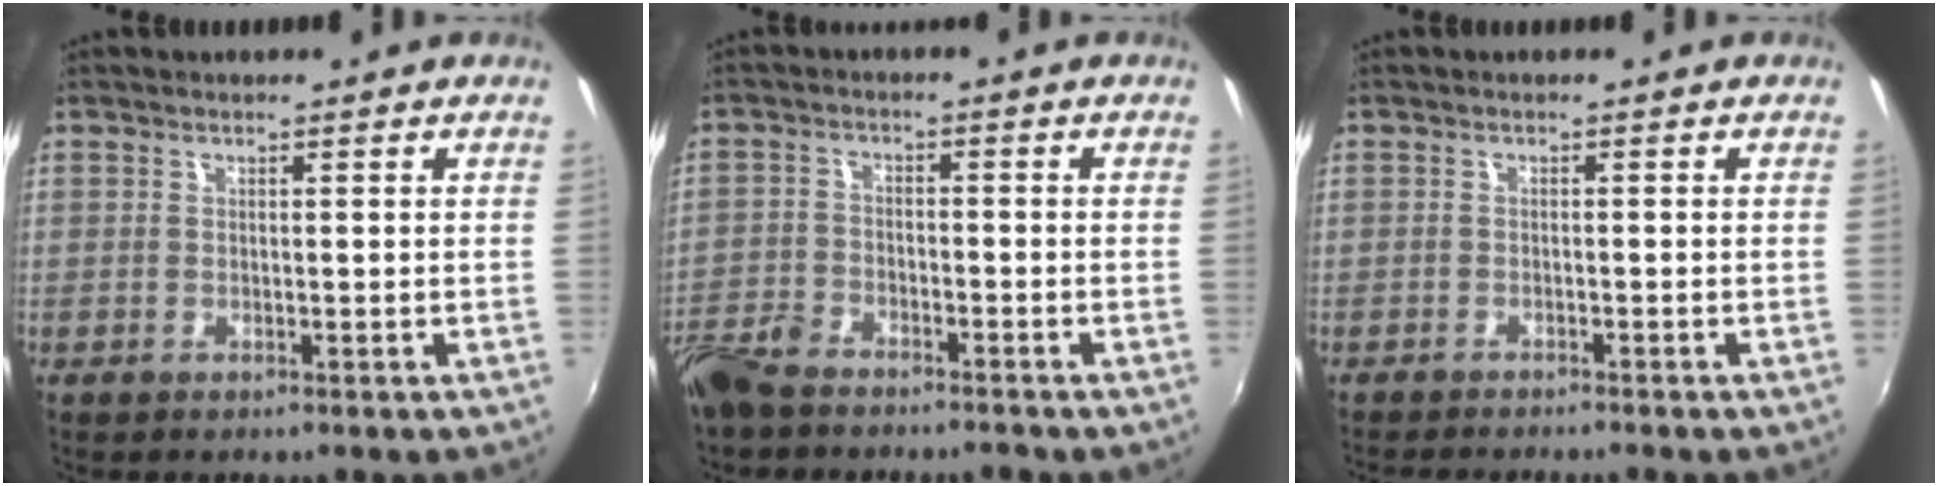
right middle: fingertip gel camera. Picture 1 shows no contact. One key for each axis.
{"total": 7.3, "fx": -6.2, "fy": 2.6, "fz": 2.8, "tx": -0.076, "ty": -0.009, "tz": -0.123}
{"total": 4.5, "fx": -4.2, "fy": -0.1, "fz": 1.6, "tx": -0.040, "ty": -0.014, "tz": -0.069}